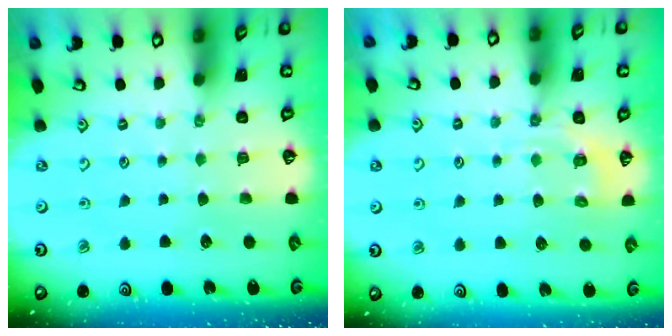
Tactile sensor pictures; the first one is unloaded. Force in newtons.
{"total": 5.4, "press": 5.2, "slide": 1.2}